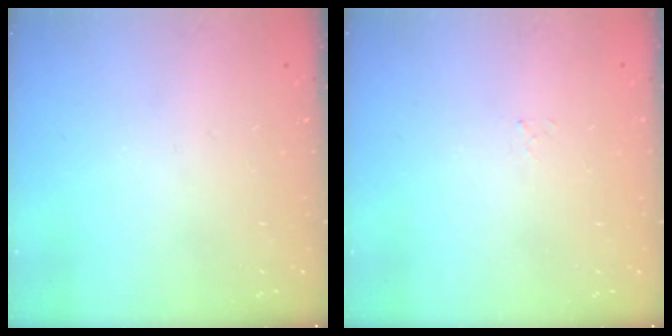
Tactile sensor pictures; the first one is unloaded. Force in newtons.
{"total": 1.5, "press": 1.5, "slide": 0.2}